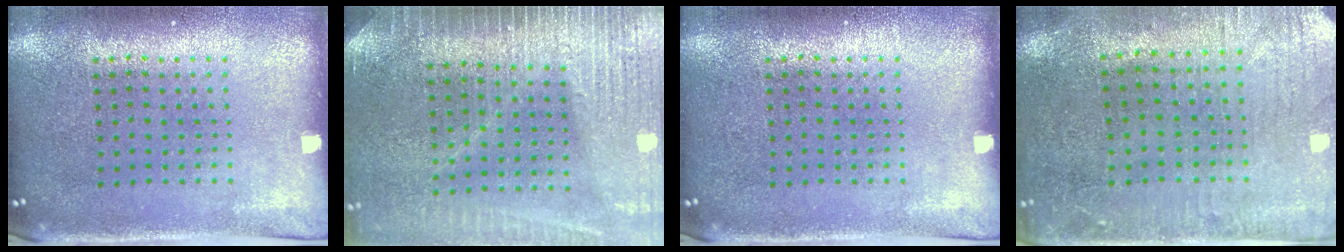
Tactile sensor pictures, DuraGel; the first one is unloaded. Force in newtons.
{"total": 3.6, "press": 3.2, "slide": 1.6}
{"total": 0.0}
{"total": 0.6, "press": 0.4, "slide": 0.4}